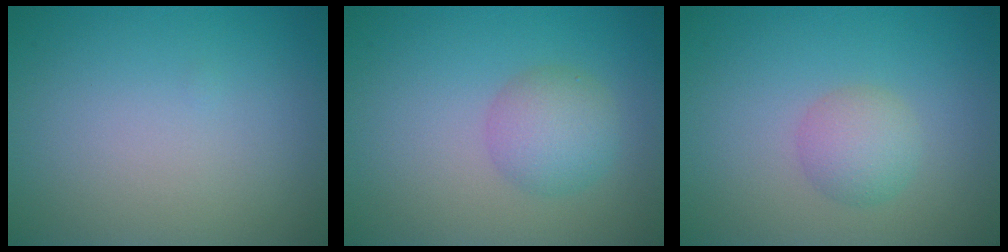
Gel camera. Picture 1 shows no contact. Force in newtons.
{"total": 3.2, "press": 3.2, "slide": 0.1}
{"total": 2.5, "press": 2.5, "slide": 0.1}